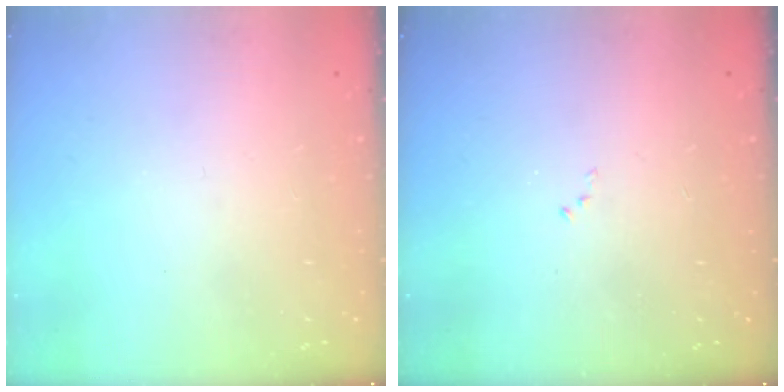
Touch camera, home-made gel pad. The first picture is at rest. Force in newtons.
{"total": 5.8, "press": 5.8, "slide": 0.8}